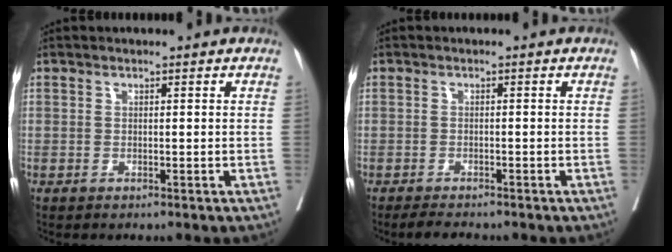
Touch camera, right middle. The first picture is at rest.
{"total": 2.2, "force": [-2.1, 0.4, 0.6], "torque": [-0.014, -0.007, -0.031]}